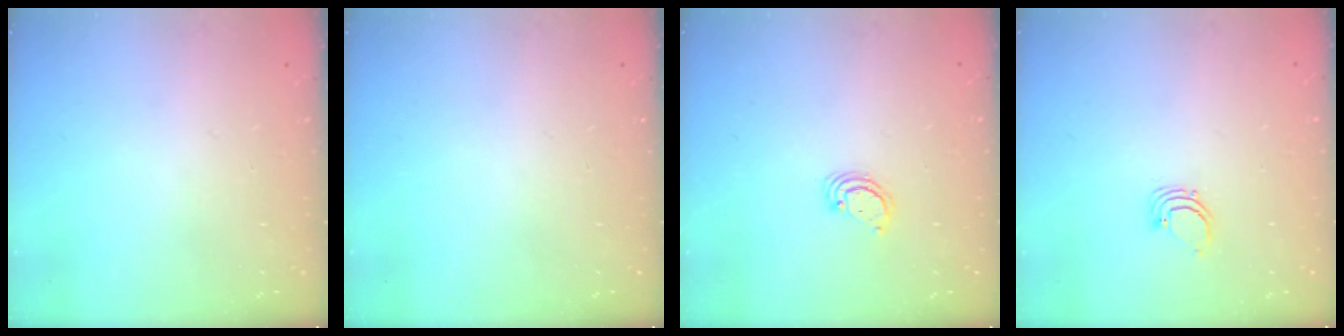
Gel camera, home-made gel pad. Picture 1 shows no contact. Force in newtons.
{"total": 0.0}
{"total": 2.3, "press": 2.3, "slide": 0.1}
{"total": 2.5, "press": 2.5, "slide": 0.1}